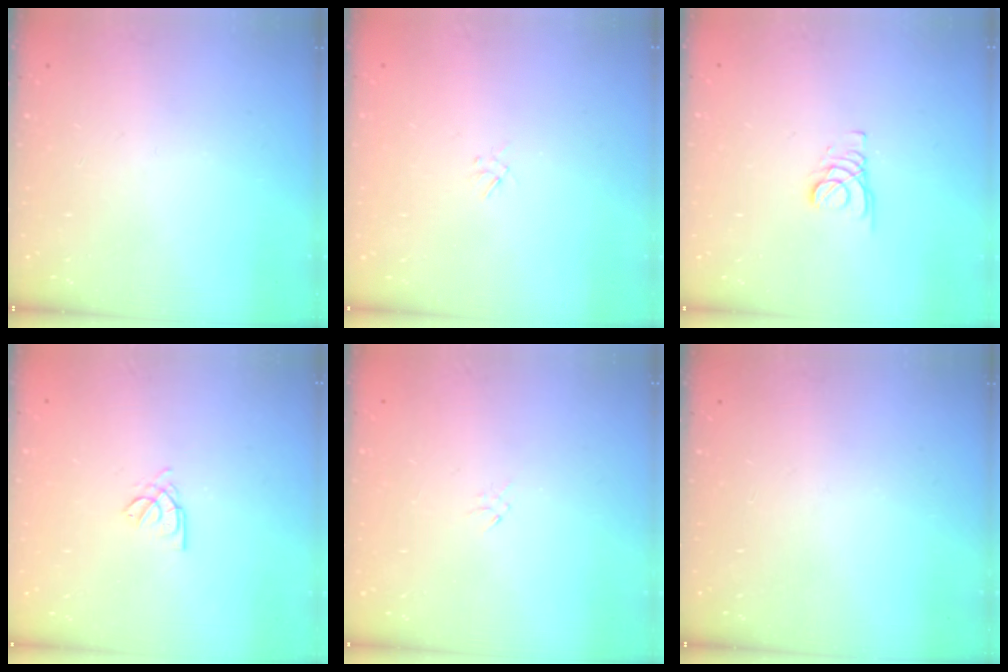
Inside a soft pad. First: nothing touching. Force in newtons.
{"total": 1.0, "press": 0.9, "slide": 0.4}
{"total": 1.8, "press": 1.8, "slide": 0.2}
{"total": 2.2, "press": 2.2, "slide": 0.6}
{"total": 0.9, "press": 0.8, "slide": 0.4}
{"total": 0.0}